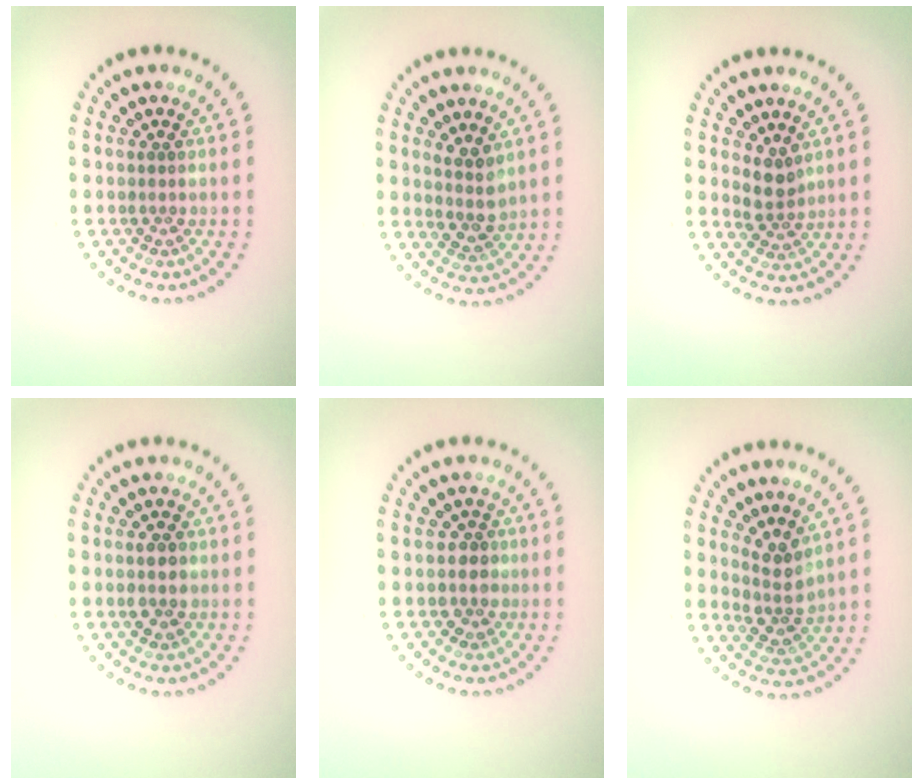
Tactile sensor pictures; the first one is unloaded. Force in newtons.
{"total": 2.3, "press": 1.9, "slide": 1.3}
{"total": 2.2, "press": 1.8, "slide": 1.3}
{"total": 1.9, "press": 1.9, "slide": 0.2}
{"total": 1.5, "press": 1.2, "slide": 0.9}
{"total": 2.9, "press": 2.3, "slide": 1.8}